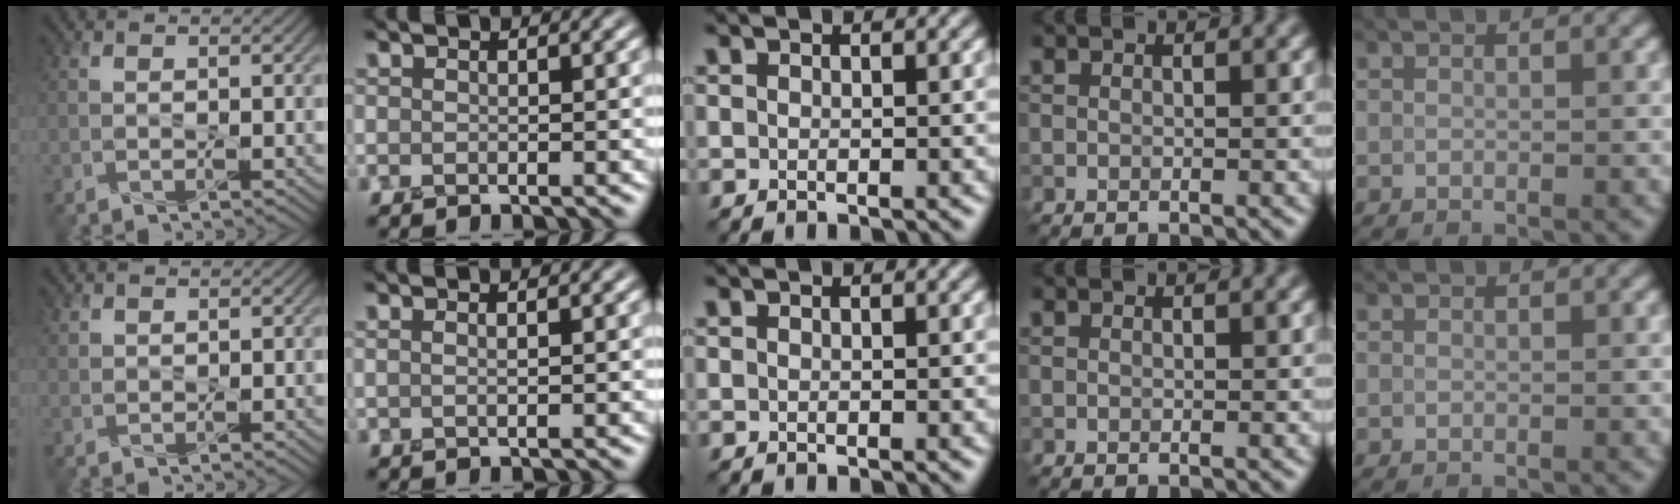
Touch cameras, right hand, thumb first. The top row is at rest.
{"thumb": {"total": 1.0, "force": [0.8, 0.6, 0.3], "torque": [-0.009, -0.002, 0.019]}, "index": {"total": 0.6, "force": [0.5, 0.1, 0.3], "torque": [0.002, 0.003, 0.003]}}